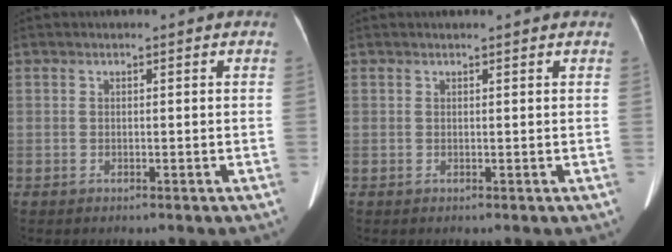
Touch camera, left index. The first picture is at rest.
{"total": 2.4, "force": [2.3, 0.1, 0.8], "torque": [-0.011, 0.013, 0.025]}